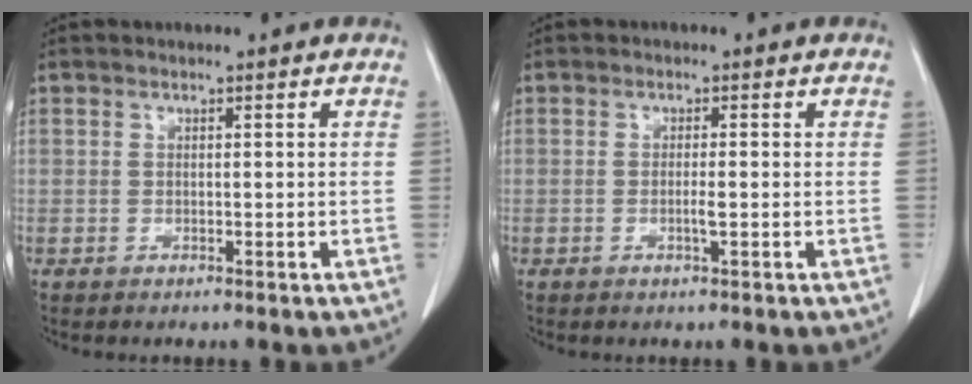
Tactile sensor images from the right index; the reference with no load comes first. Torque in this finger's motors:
{"motor_torque": [0.07, 0.00, -0.03, 0.02]}